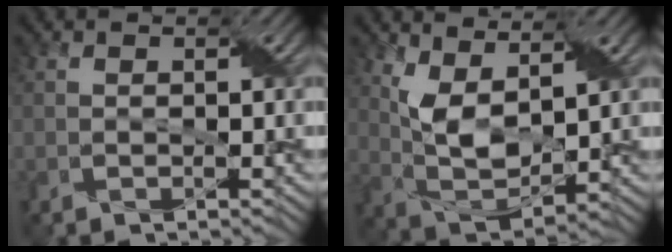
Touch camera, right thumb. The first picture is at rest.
{"total": 7.3, "force": [3.5, 3.4, 5.5], "torque": [-0.124, -0.005, 0.071]}